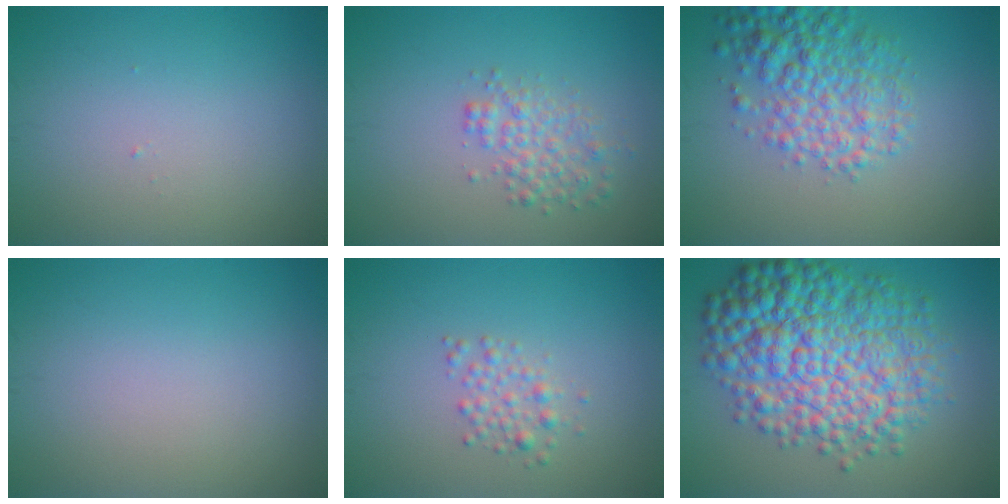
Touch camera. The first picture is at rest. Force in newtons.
{"total": 2.6, "press": 2.6, "slide": 0.1}
{"total": 5.5, "press": 5.5, "slide": 0.2}
{"total": 0.0}
{"total": 1.7, "press": 1.7, "slide": 0.0}
{"total": 11.5, "press": 11.5, "slide": 0.1}